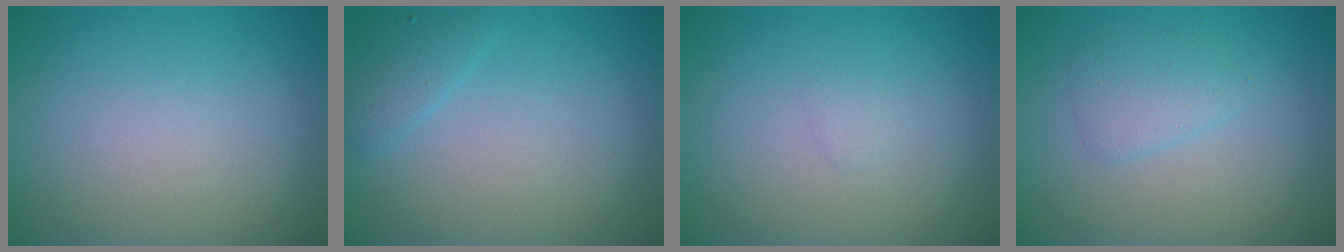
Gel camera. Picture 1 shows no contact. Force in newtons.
{"total": 1.4, "press": 1.4, "slide": 0.1}
{"total": 0.5, "press": 0.5, "slide": 0.0}
{"total": 1.9, "press": 1.9, "slide": 0.1}